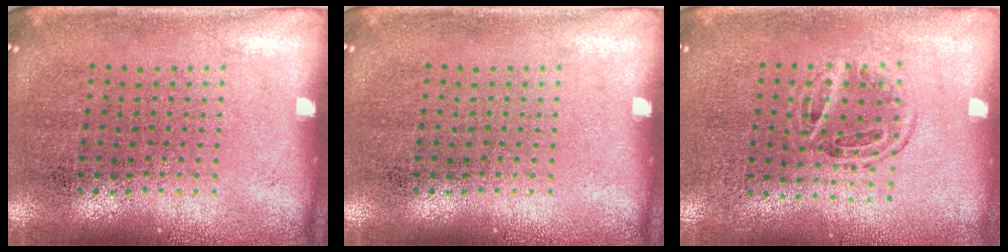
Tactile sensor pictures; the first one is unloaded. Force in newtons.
{"total": 0.0}
{"total": 1.0, "press": 0.9, "slide": 0.4}